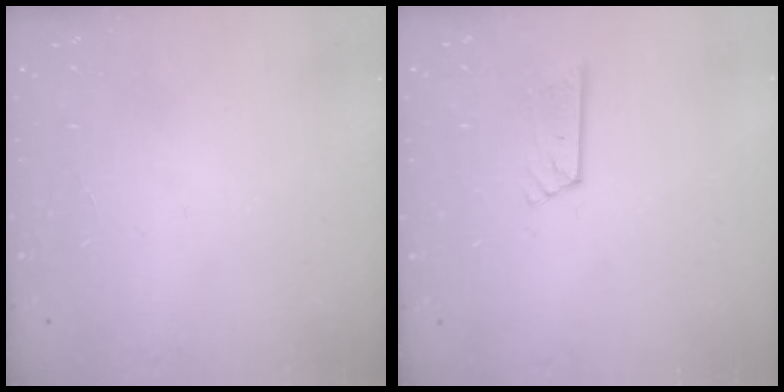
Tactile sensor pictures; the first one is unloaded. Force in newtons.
{"total": 6.7, "press": 6.7, "slide": 0.5}